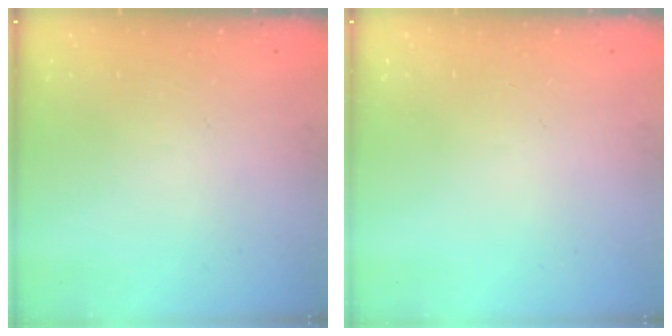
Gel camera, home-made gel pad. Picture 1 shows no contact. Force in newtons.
{"total": 0.0}